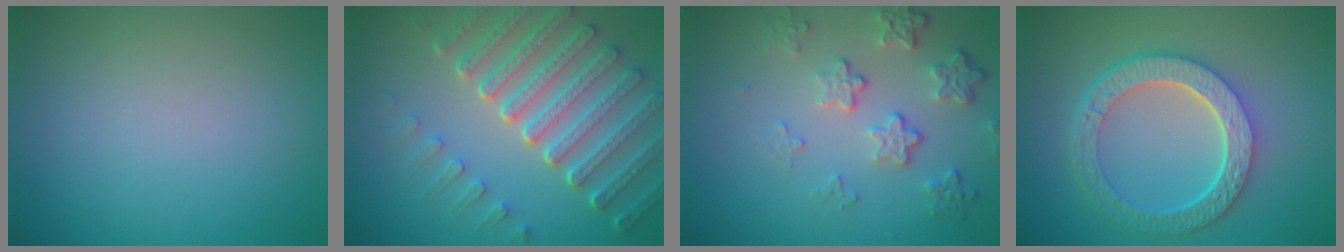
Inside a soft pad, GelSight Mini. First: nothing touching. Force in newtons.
{"total": 7.3, "press": 5.5, "slide": 4.8}
{"total": 4.1, "press": 3.1, "slide": 2.7}
{"total": 6.7, "press": 4.9, "slide": 4.5}